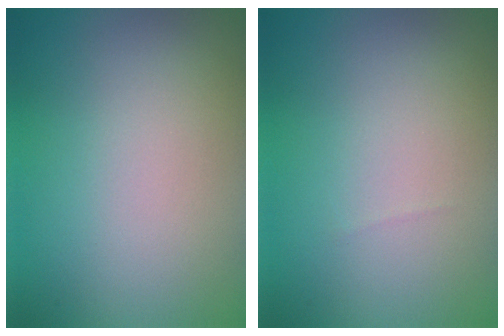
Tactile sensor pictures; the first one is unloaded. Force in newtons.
{"total": 0.0}